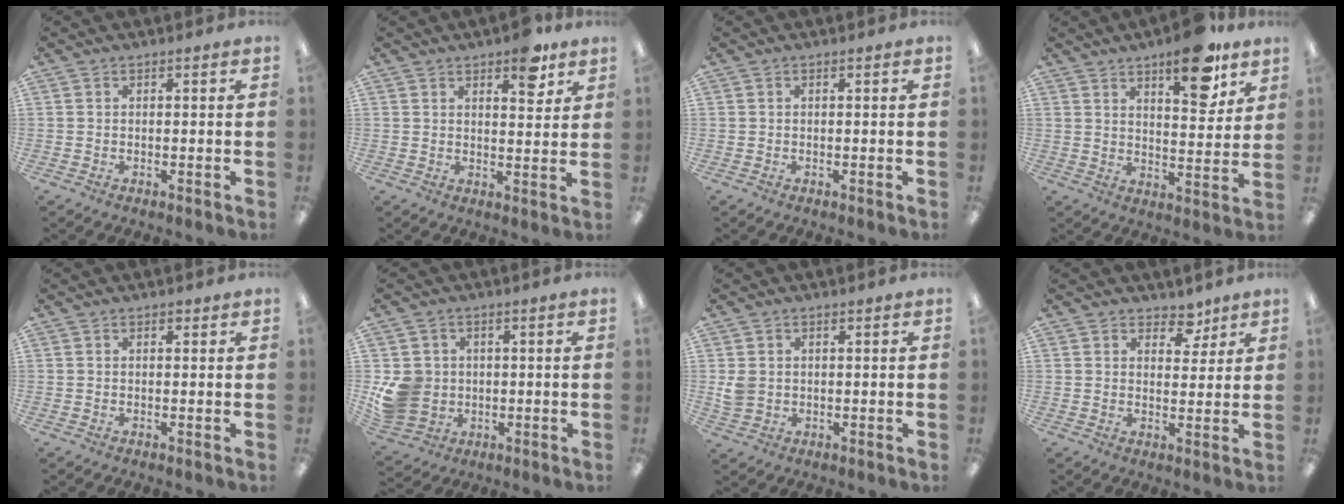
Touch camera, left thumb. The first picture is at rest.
{"total": 7.1, "force": [4.8, 2.9, 4.3], "torque": [-0.040, -0.027, 0.076]}
{"total": 0.0}
{"total": 13.7, "force": [9.3, 5.0, 8.8], "torque": [-0.101, -0.057, 0.150]}
{"total": 0.7, "force": [0.5, 0.4, 0.3], "torque": [0.002, -0.002, 0.008]}
{"total": 9.2, "force": [-0.1, 8.5, 3.6], "torque": [-0.096, 0.010, 0.002]}
{"total": 3.6, "force": [0.6, 3.1, 1.7], "torque": [-0.025, 0.003, 0.013]}
{"total": 5.5, "force": [4.2, 3.2, 1.5], "torque": [-0.004, -0.025, 0.070]}